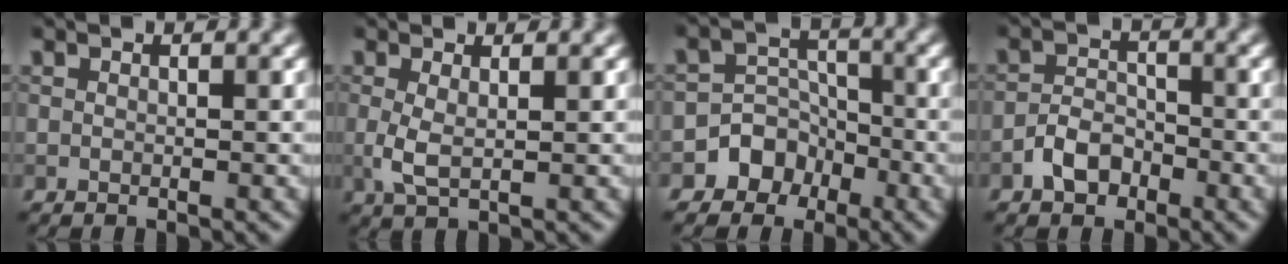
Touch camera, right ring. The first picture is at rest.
{"total": 2.1, "force": [0.2, 0.7, 2.0], "torque": [-0.047, -0.002, 0.003]}
{"total": 5.3, "force": [-2.9, 4.3, 0.5], "torque": [0.031, 0.007, -0.072]}
{"total": 2.9, "force": [-1.8, 1.9, 1.3], "torque": [-0.021, 0.009, -0.037]}